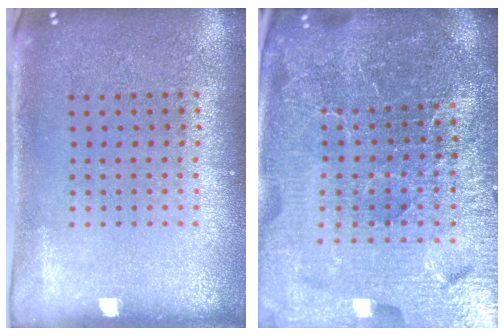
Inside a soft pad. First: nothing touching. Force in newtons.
{"total": 6.1, "press": 5.4, "slide": 2.9}